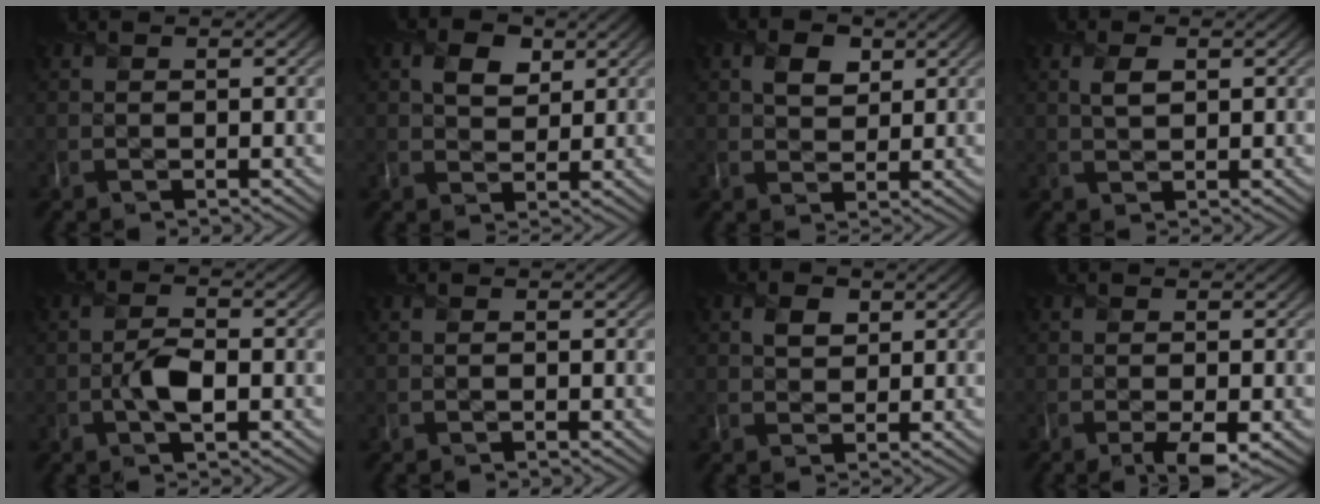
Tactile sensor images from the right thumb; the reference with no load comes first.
{"total": 3.9, "force": [1.6, 2.7, 2.2], "torque": [-0.043, -0.002, 0.028]}
{"total": 3.4, "force": [1.4, 2.5, 1.9], "torque": [-0.037, -0.003, 0.026]}
{"total": 2.1, "force": [0.8, 1.0, 1.6], "torque": [-0.038, -0.002, 0.018]}
{"total": 3.6, "force": [-1.2, 1.7, 3.0], "torque": [-0.061, -0.006, -0.025]}
{"total": 0.0}
{"total": 2.4, "force": [1.0, 1.8, 1.1], "torque": [-0.022, -0.003, 0.019]}
{"total": 2.5, "force": [-1.1, 0.5, 2.2], "torque": [-0.039, -0.011, -0.018]}